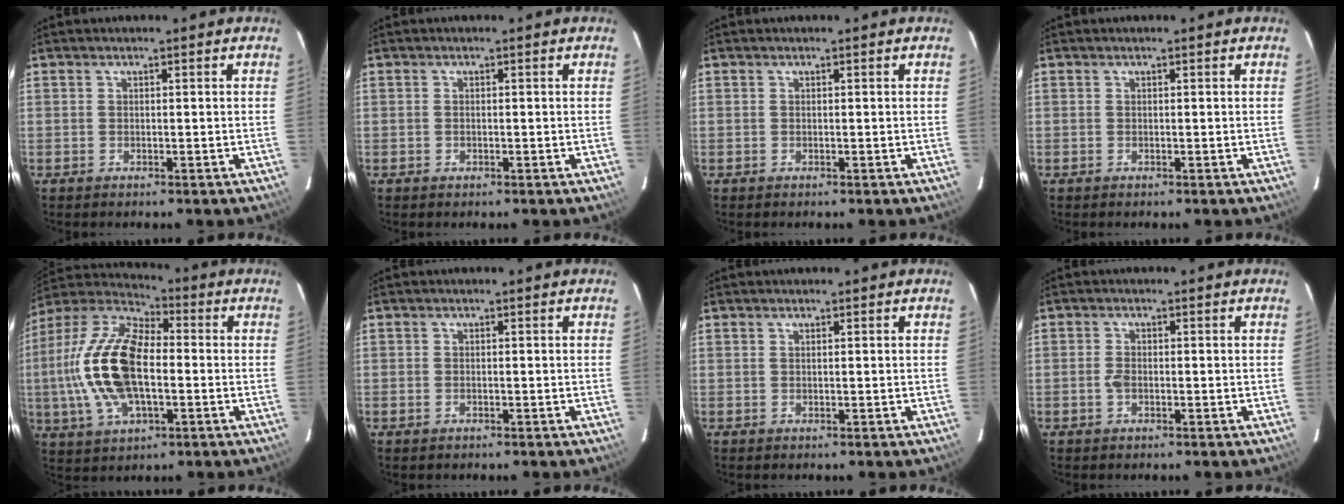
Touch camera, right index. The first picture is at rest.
{"total": 0.5, "force": [-0.1, 0.5, 0.2], "torque": [-0.002, 0.000, -0.002]}
{"total": 0.0}
{"total": 0.0}
{"total": 19.4, "force": [-1.5, 9.5, 16.8], "torque": [-0.357, 0.009, -0.032]}
{"total": 1.0, "force": [-0.5, 0.7, 0.3], "torque": [-0.007, -0.001, -0.008]}
{"total": 0.0}
{"total": 1.8, "force": [-0.5, 1.1, 1.3], "torque": [-0.029, 0.002, -0.010]}